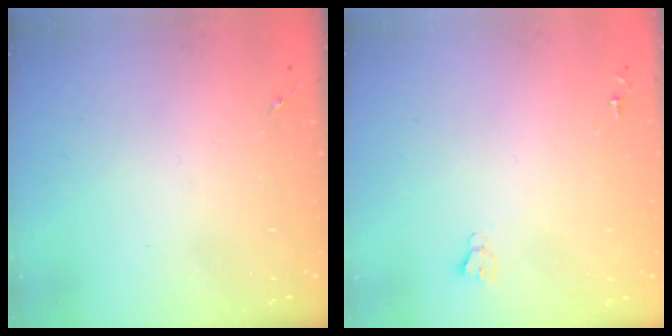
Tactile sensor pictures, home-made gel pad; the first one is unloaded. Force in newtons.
{"total": 2.7, "press": 2.7, "slide": 0.0}